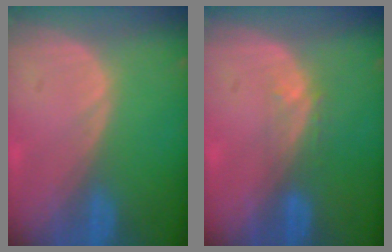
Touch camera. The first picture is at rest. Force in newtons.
{"total": 2.8, "press": 2.1, "slide": 1.7}